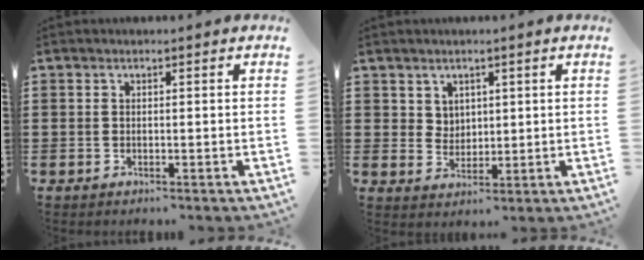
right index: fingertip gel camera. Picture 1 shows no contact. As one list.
[{"total": 3.0, "force": [2.1, 2.1, 0.4], "torque": [-0.018, 0.008, 0.039]}]